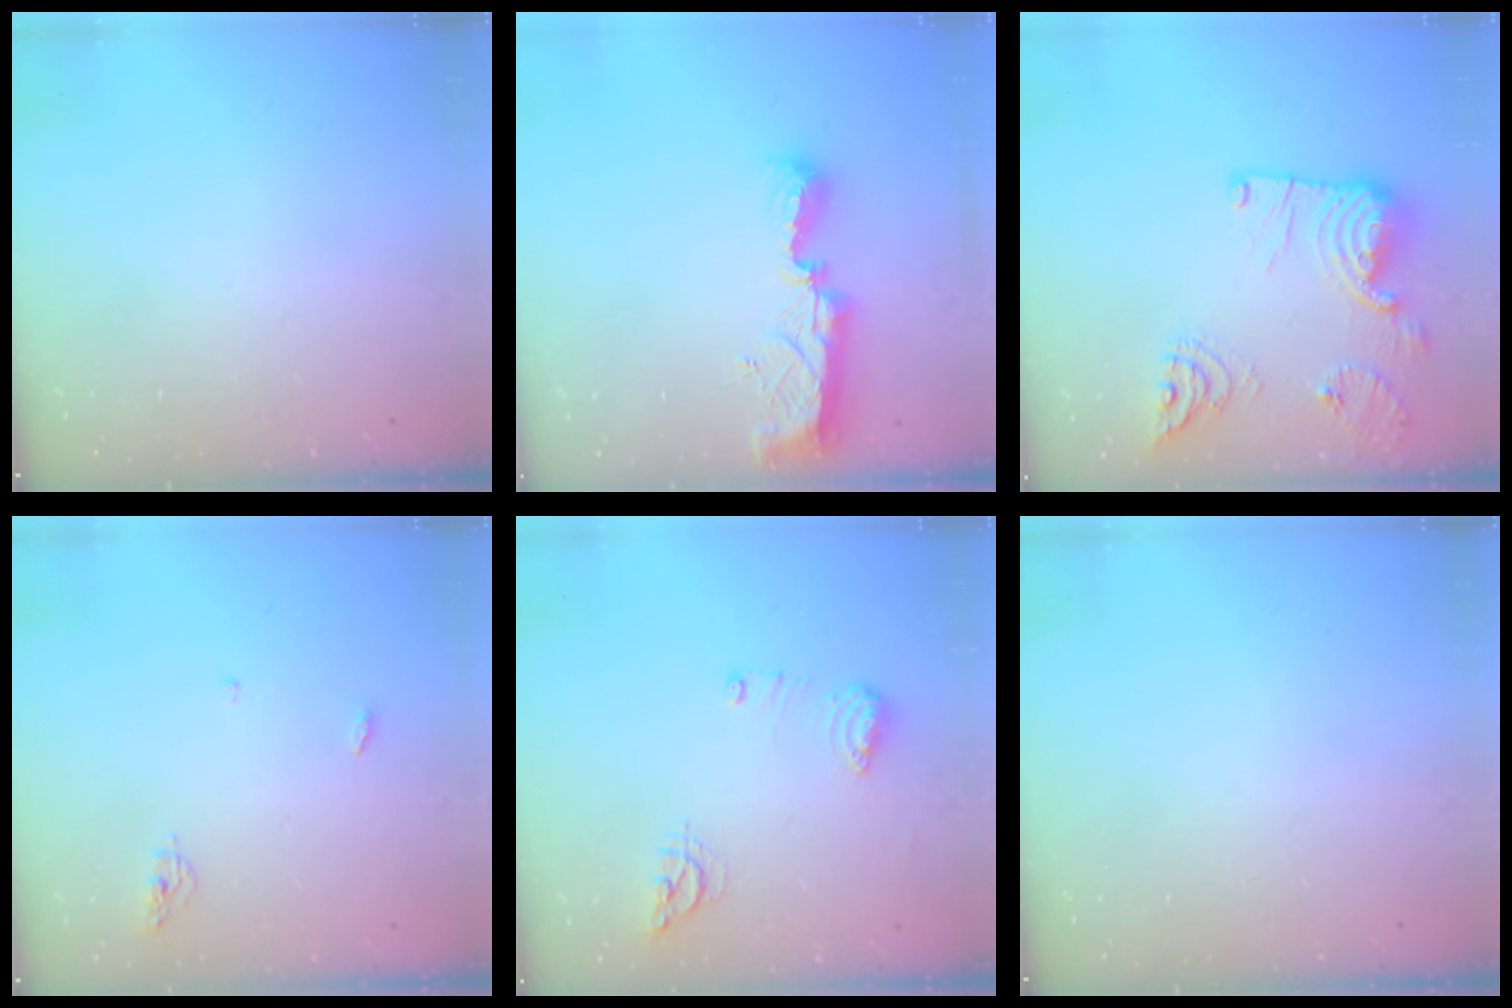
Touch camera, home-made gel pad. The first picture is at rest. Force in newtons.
{"total": 9.4, "press": 9.4, "slide": 0.4}
{"total": 19.2, "press": 19.2, "slide": 1.1}
{"total": 7.8, "press": 4.6, "slide": 6.3}
{"total": 11.7, "press": 10.0, "slide": 6.1}
{"total": 0.0}